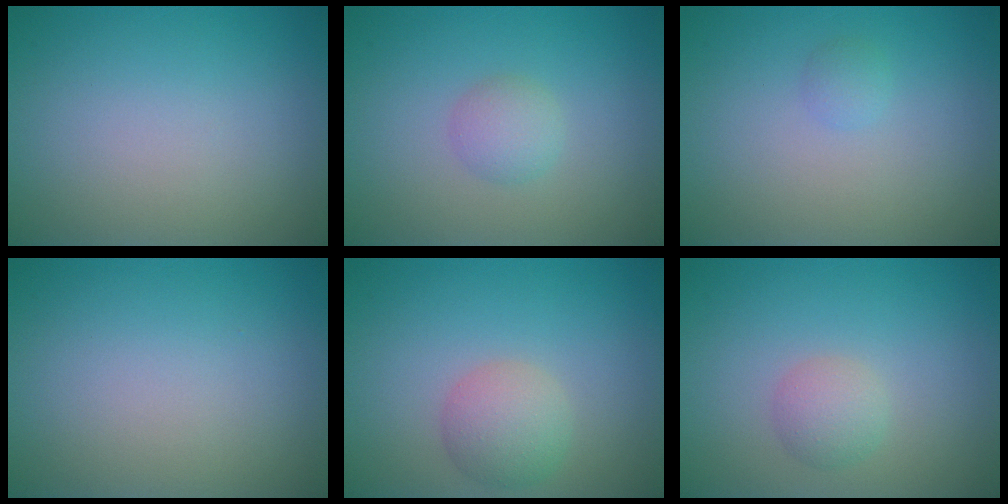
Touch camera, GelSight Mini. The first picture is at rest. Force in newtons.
{"total": 1.8, "press": 1.8, "slide": 0.1}
{"total": 0.8, "press": 0.8, "slide": 0.1}
{"total": 0.0}
{"total": 3.0, "press": 3.0, "slide": 0.2}
{"total": 1.9, "press": 1.9, "slide": 0.1}